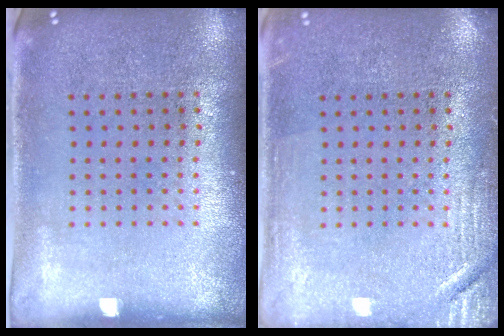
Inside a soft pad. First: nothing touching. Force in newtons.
{"total": 2.3, "press": 2.2, "slide": 0.4}